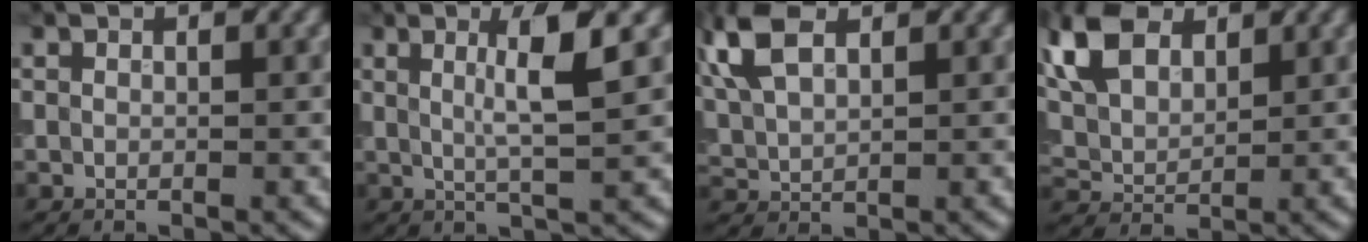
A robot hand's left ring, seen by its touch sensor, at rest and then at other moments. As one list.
[{"total": 4.1, "force": [1.0, 0.3, 4.0], "torque": [-0.063, 0.007, 0.021]}, {"total": 6.9, "force": [3.4, 3.7, 4.8], "torque": [-0.135, 0.036, 0.063]}, {"total": 7.5, "force": [3.7, 4.6, 4.7], "torque": [-0.130, 0.026, 0.076]}]